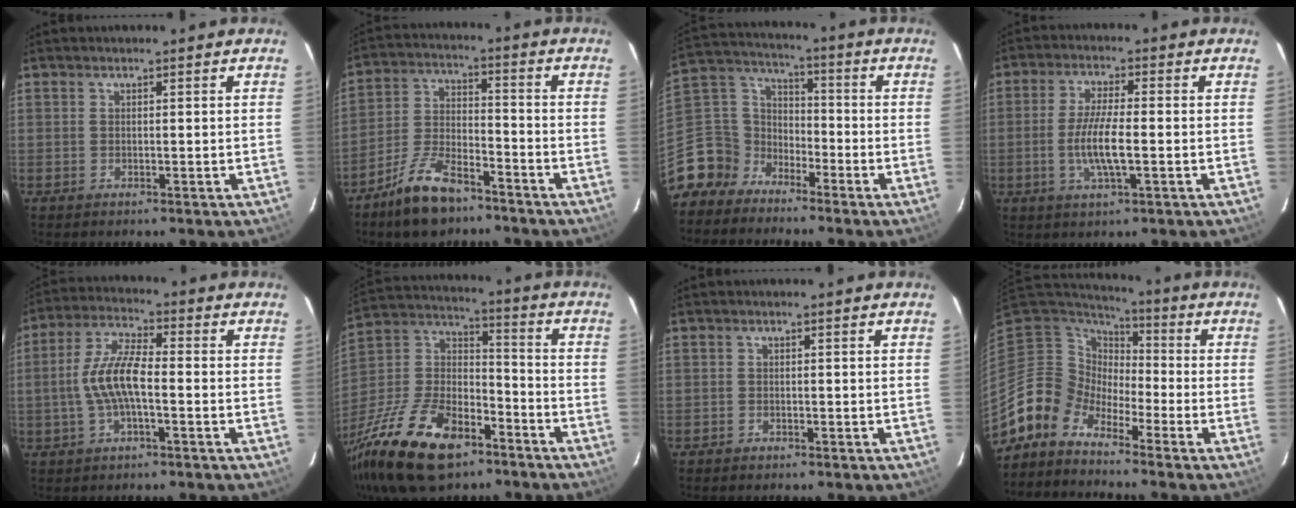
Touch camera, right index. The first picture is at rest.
{"total": 11.1, "force": [-8.2, 4.3, 6.1], "torque": [-0.134, 0.006, -0.152]}
{"total": 9.8, "force": [-7.4, 6.4, 0.4], "torque": [-0.045, 0.052, -0.163]}
{"total": 7.8, "force": [-1.5, 1.5, 7.5], "torque": [-0.148, -0.005, -0.031]}
{"total": 9.3, "force": [-1.7, 2.8, 8.7], "torque": [-0.182, 0.009, -0.034]}
{"total": 27.2, "force": [-16.5, 13.9, 16.6], "torque": [-0.369, -0.015, -0.281]}
{"total": 0.9, "force": [-0.7, 0.5, 0.0], "torque": [-0.002, 0.005, -0.012]}
{"total": 6.3, "force": [-5.0, 3.8, -0.5], "torque": [0.010, 0.035, -0.123]}